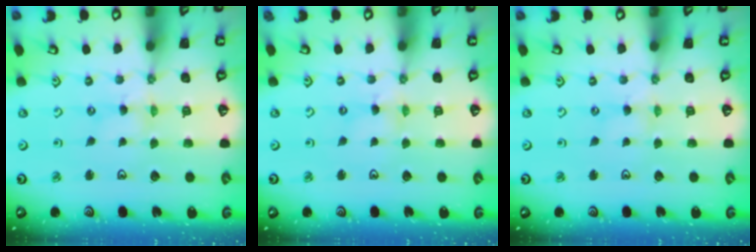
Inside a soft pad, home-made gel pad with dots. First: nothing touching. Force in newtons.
{"total": 1.3, "press": 1.3, "slide": 0.2}
{"total": 0.0}